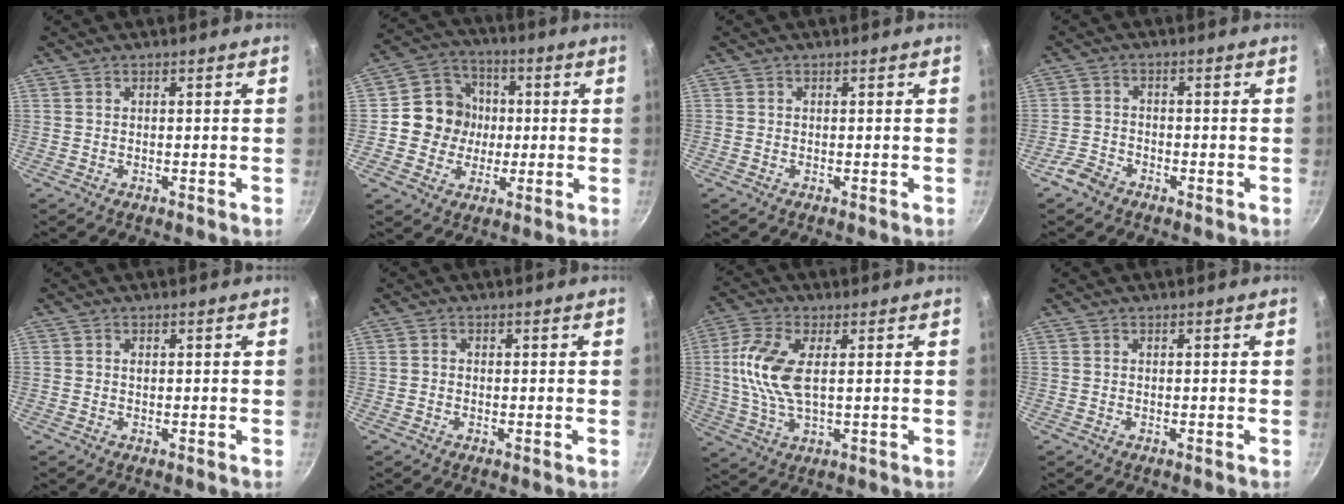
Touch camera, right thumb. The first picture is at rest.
{"total": 11.2, "force": [-0.1, 10.4, 4.0], "torque": [-0.031, 0.023, -0.017]}
{"total": 0.0}
{"total": 3.8, "force": [-2.8, 2.3, 1.4], "torque": [-0.028, 0.025, -0.054]}
{"total": 0.6, "force": [0.1, 0.5, 0.3], "torque": [-0.004, 0.003, 0.001]}
{"total": 0.7, "force": [-0.2, 0.6, 0.3], "torque": [-0.006, 0.002, -0.005]}
{"total": 10.9, "force": [1.6, 5.1, 9.6], "torque": [-0.202, 0.005, 0.026]}
{"total": 0.0}